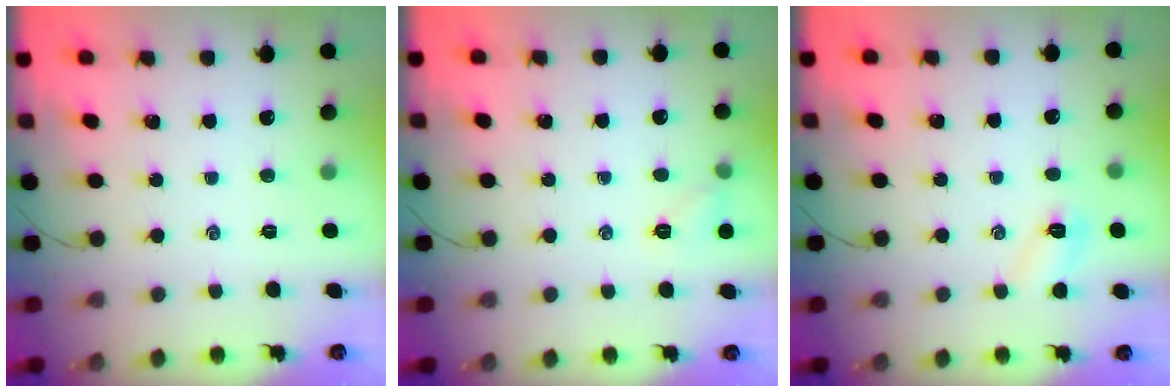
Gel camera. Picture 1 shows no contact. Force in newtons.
{"total": 5.9, "press": 5.7, "slide": 1.5}
{"total": 4.0, "press": 3.9, "slide": 1.0}